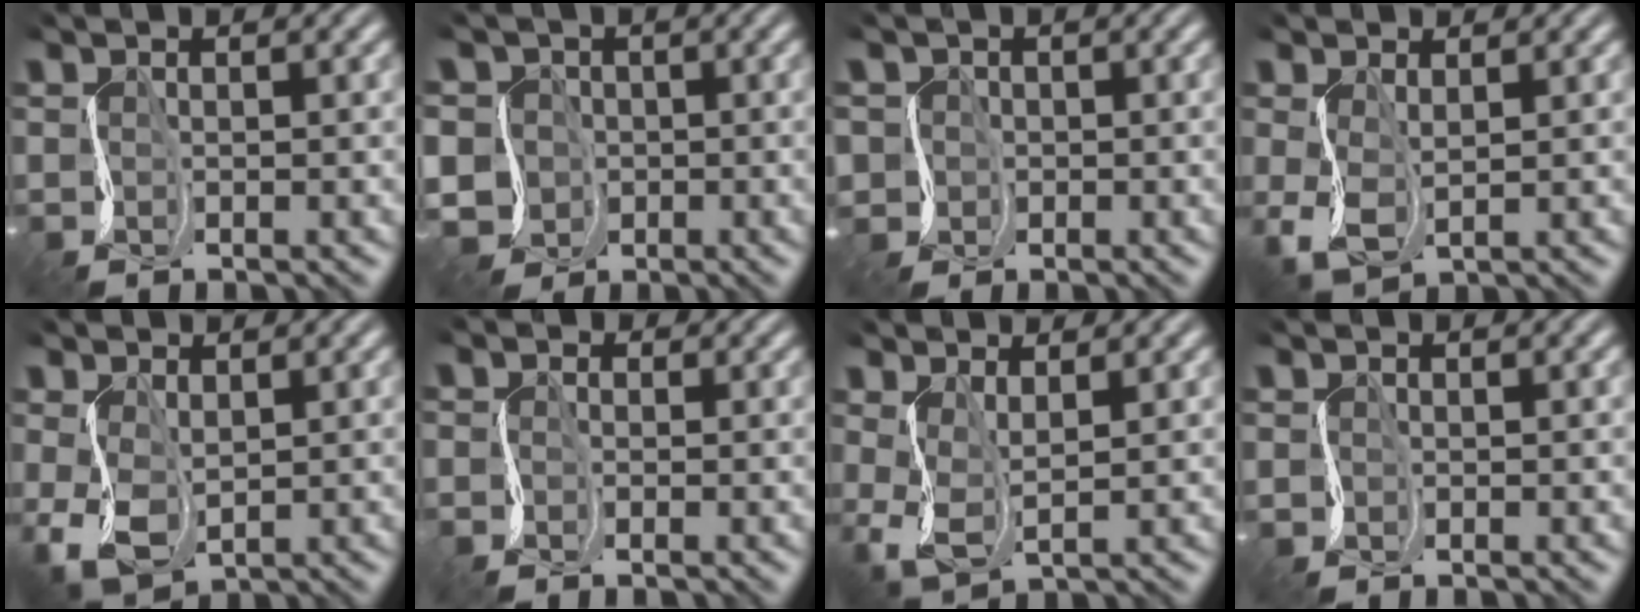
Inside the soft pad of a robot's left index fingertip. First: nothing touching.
{"total": 4.8, "force": [-1.8, 4.4, 0.3], "torque": [-0.020, 0.010, -0.057]}
{"total": 1.5, "force": [-0.6, 1.1, -0.7], "torque": [0.006, -0.003, -0.007]}
{"total": 1.8, "force": [-0.3, 1.0, 1.4], "torque": [-0.062, -0.004, 0.004]}
{"total": 2.7, "force": [-0.7, 1.9, 1.8], "torque": [-0.070, -0.006, -0.001]}
{"total": 1.5, "force": [-1.3, 0.5, -0.7], "torque": [0.011, 0.001, -0.024]}
{"total": 2.1, "force": [0.1, 0.9, 1.9], "torque": [-0.067, -0.006, 0.009]}
{"total": 0.5, "force": [-0.4, 0.1, -0.3], "torque": [0.000, -0.003, 0.002]}